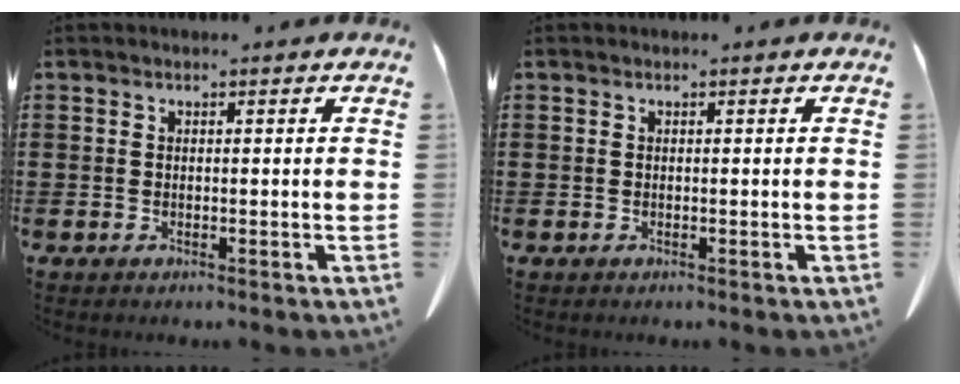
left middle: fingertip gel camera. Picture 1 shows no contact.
{"total": 0.0}